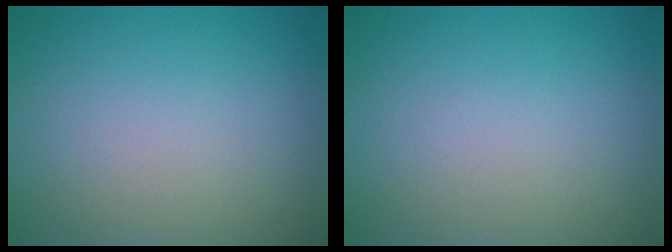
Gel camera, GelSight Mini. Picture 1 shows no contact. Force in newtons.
{"total": 0.0}